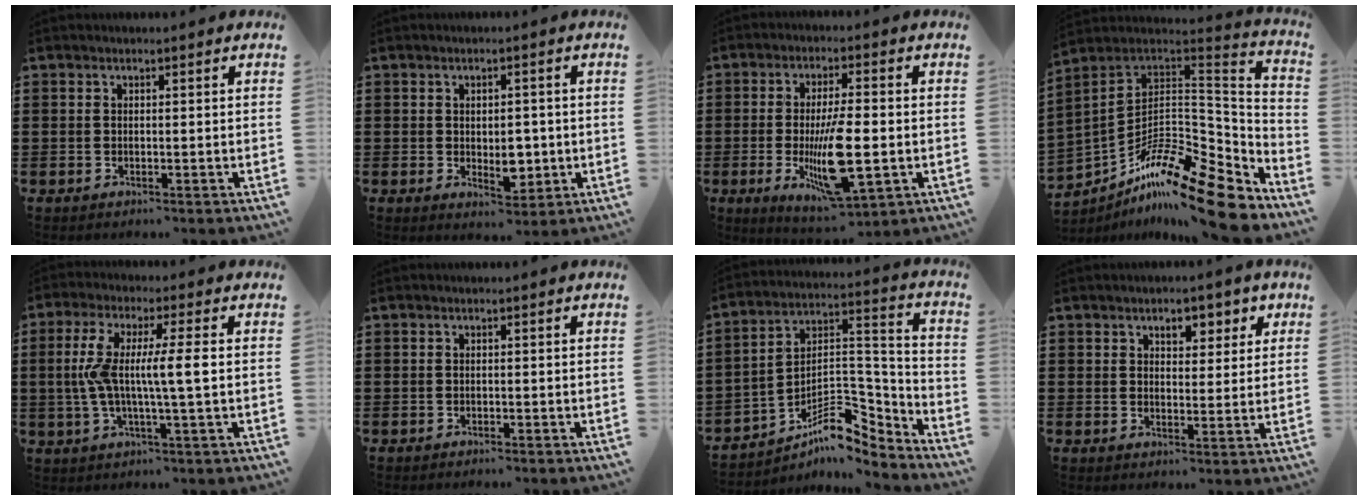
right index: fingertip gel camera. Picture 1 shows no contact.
{"total": 4.8, "force": [-0.4, 3.0, 3.7], "torque": [-0.045, -0.003, -0.012]}
{"total": 12.4, "force": [-2.5, 3.7, 11.5], "torque": [-0.216, -0.019, -0.042]}
{"total": 15.8, "force": [-11.8, 4.0, 9.6], "torque": [-0.156, 0.029, -0.215]}
{"total": 8.2, "force": [0.0, 0.5, 8.1], "torque": [-0.156, -0.004, -0.010]}
{"total": 0.6, "force": [-0.5, 0.2, -0.1], "torque": [0.000, 0.002, -0.013]}
{"total": 9.1, "force": [-5.5, 4.9, 5.4], "torque": [-0.081, -0.005, -0.103]}
{"total": 3.9, "force": [2.3, 2.4, 2.1], "torque": [-0.030, 0.002, 0.031]}